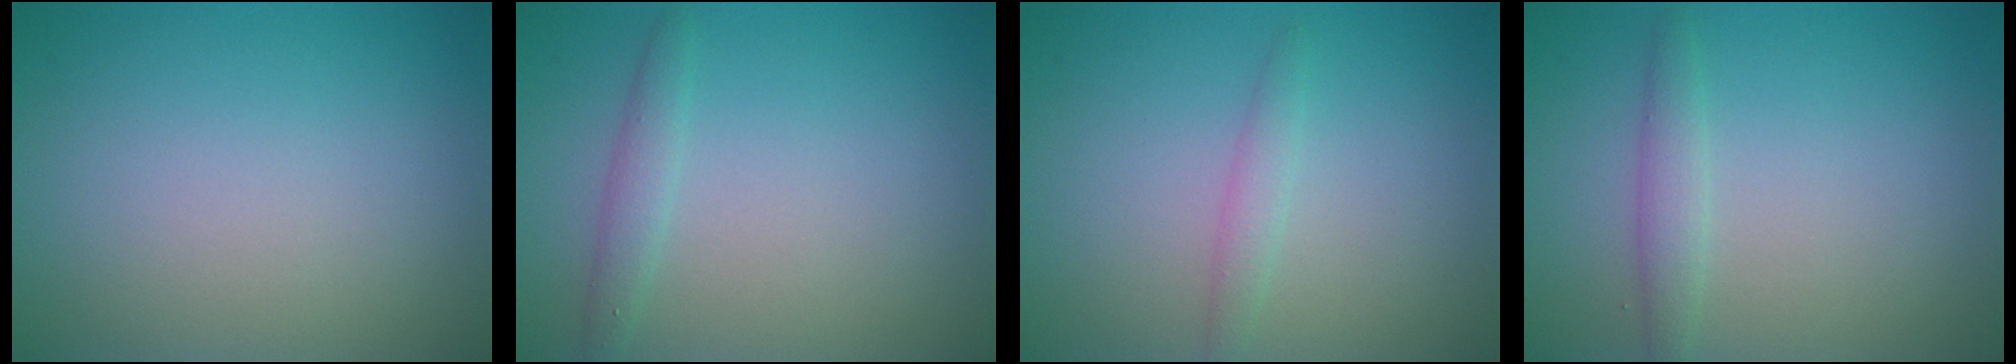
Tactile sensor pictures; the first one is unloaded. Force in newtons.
{"total": 1.5, "press": 1.5, "slide": 0.0}
{"total": 1.3, "press": 1.3, "slide": 0.1}
{"total": 1.7, "press": 1.7, "slide": 0.1}